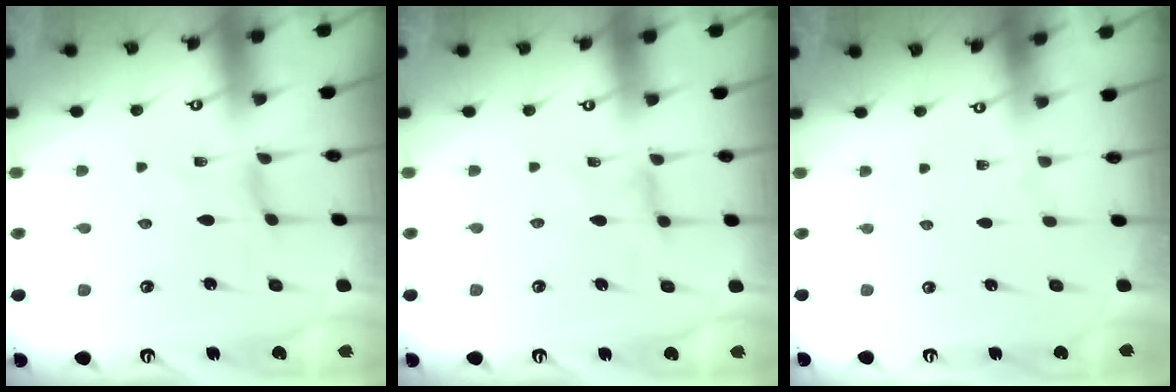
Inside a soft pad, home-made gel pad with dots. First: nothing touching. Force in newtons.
{"total": 1.5, "press": 1.4, "slide": 0.3}
{"total": 0.0}